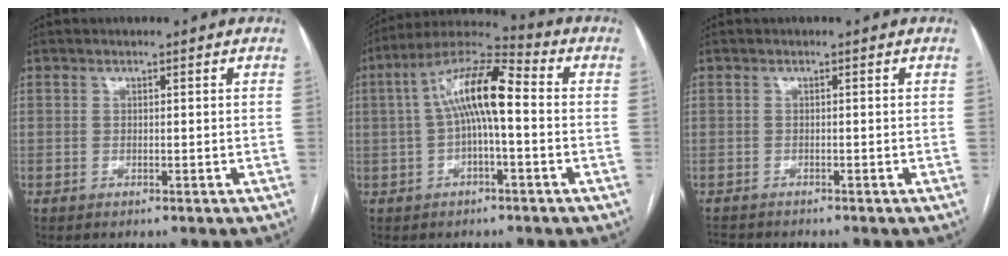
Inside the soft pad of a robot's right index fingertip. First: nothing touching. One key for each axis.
{"total": 11.0, "fx": 0.5, "fy": 2.5, "fz": 10.8, "tx": -0.203, "ty": 0.040, "tz": 0.004}
{"total": 2.5, "fx": -2.4, "fy": 0.5, "fz": 0.3, "tx": -0.005, "ty": -0.011, "tz": -0.039}